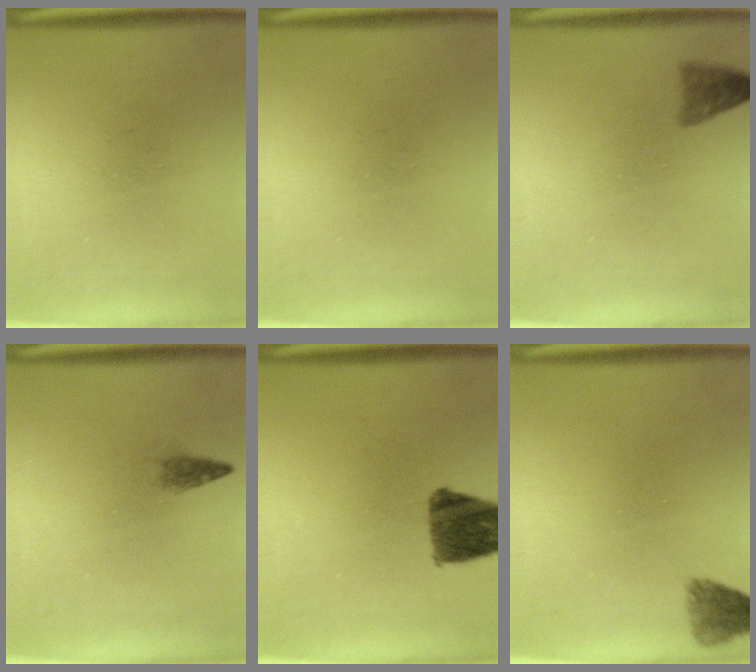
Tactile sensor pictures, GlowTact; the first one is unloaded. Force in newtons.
{"total": 0.0}
{"total": 2.4}
{"total": 1.3}
{"total": 10.1}
{"total": 3.0}